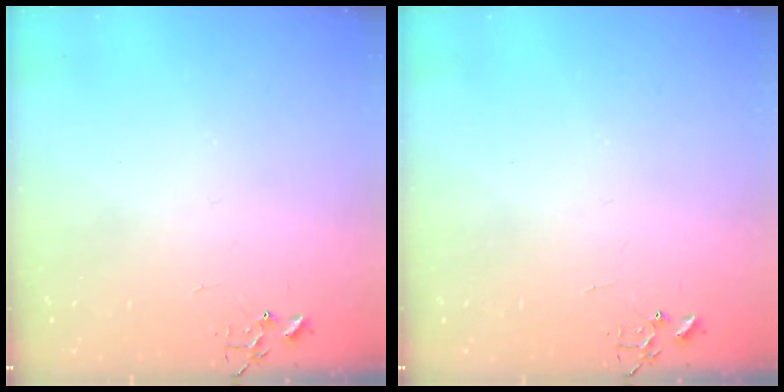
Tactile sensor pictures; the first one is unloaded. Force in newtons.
{"total": 0.0}